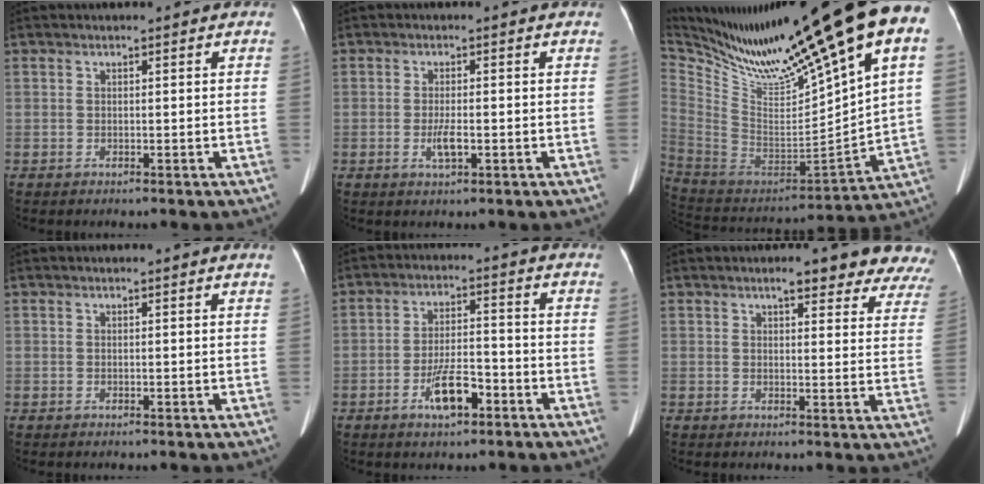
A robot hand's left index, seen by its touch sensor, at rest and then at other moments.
{"total": 2.6, "force": [-0.8, 0.6, 2.5], "torque": [-0.050, -0.003, -0.012]}
{"total": 26.9, "force": [19.0, 1.0, 19.0], "torque": [-0.327, -0.024, 0.327]}
{"total": 0.0}
{"total": 6.6, "force": [-3.5, 2.0, 5.2], "torque": [-0.102, 0.003, -0.059]}
{"total": 12.2, "force": [10.8, 2.7, 4.9], "torque": [-0.021, -0.007, 0.100]}